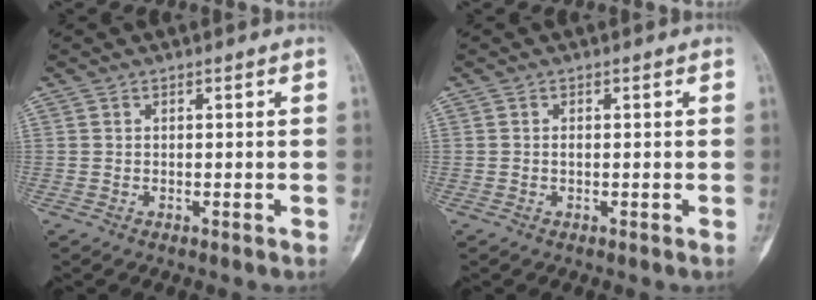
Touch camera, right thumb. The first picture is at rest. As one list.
[{"total": 0.6, "force": [0.0, 0.3, 0.5], "torque": [-0.010, 0.000, -0.001]}]